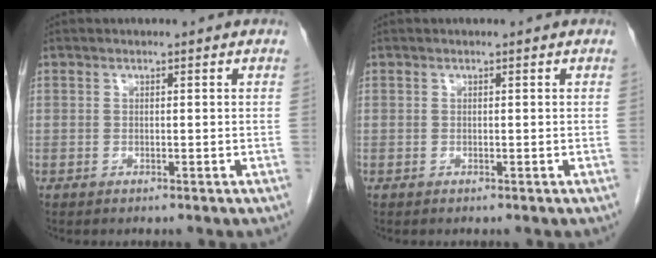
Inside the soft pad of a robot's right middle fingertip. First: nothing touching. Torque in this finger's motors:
{"motor_torque": [0.00, 0.00, 0.00, 0.00]}